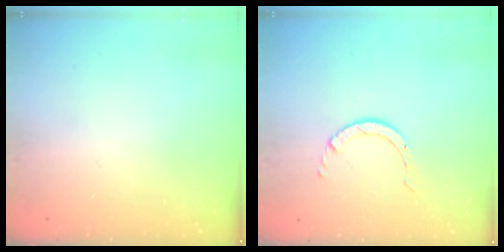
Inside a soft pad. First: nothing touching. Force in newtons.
{"total": 1.7, "press": 1.7, "slide": 0.1}